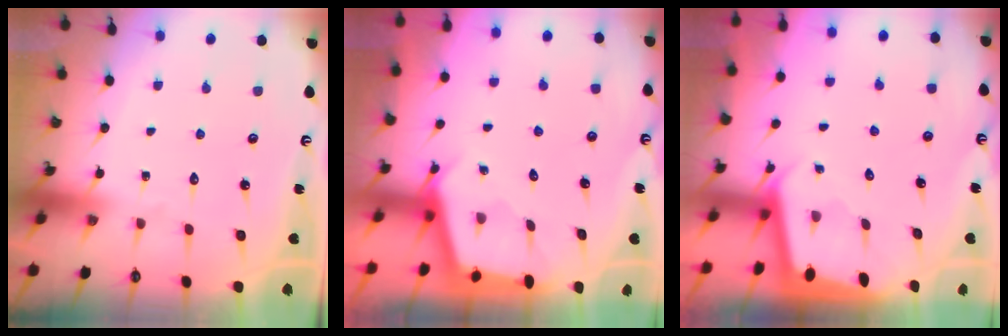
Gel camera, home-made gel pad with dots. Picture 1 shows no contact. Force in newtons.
{"total": 2.6, "press": 2.6, "slide": 0.3}
{"total": 2.0, "press": 2.0, "slide": 0.1}